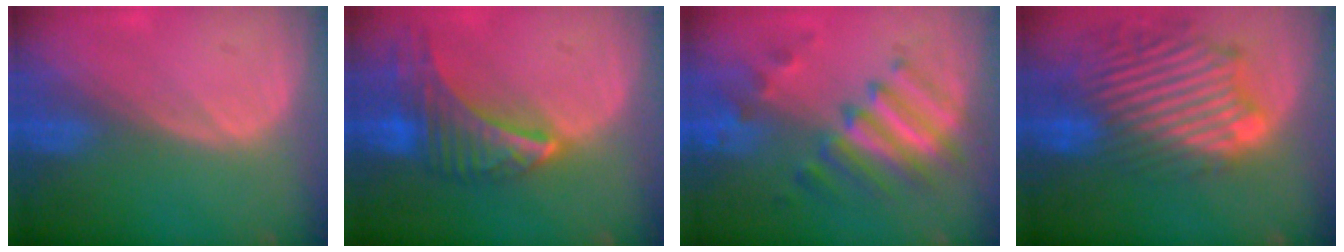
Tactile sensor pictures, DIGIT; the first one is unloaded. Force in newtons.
{"total": 9.2, "press": 8.1, "slide": 4.3}
{"total": 7.9, "press": 7.8, "slide": 1.0}
{"total": 13.3, "press": 11.7, "slide": 6.4}